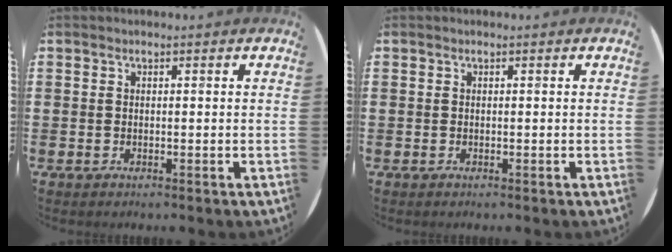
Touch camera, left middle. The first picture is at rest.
{"total": 0.0}